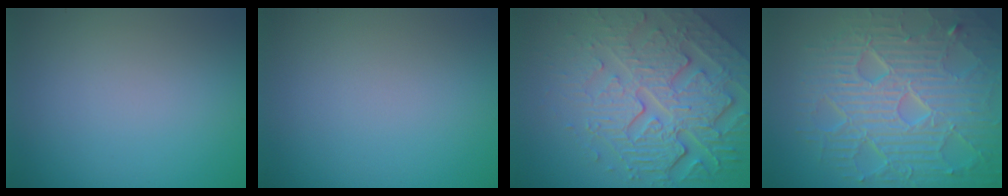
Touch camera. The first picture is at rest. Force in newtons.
{"total": 0.0}
{"total": 7.1, "press": 5.6, "slide": 4.4}
{"total": 10.2, "press": 6.6, "slide": 7.8}